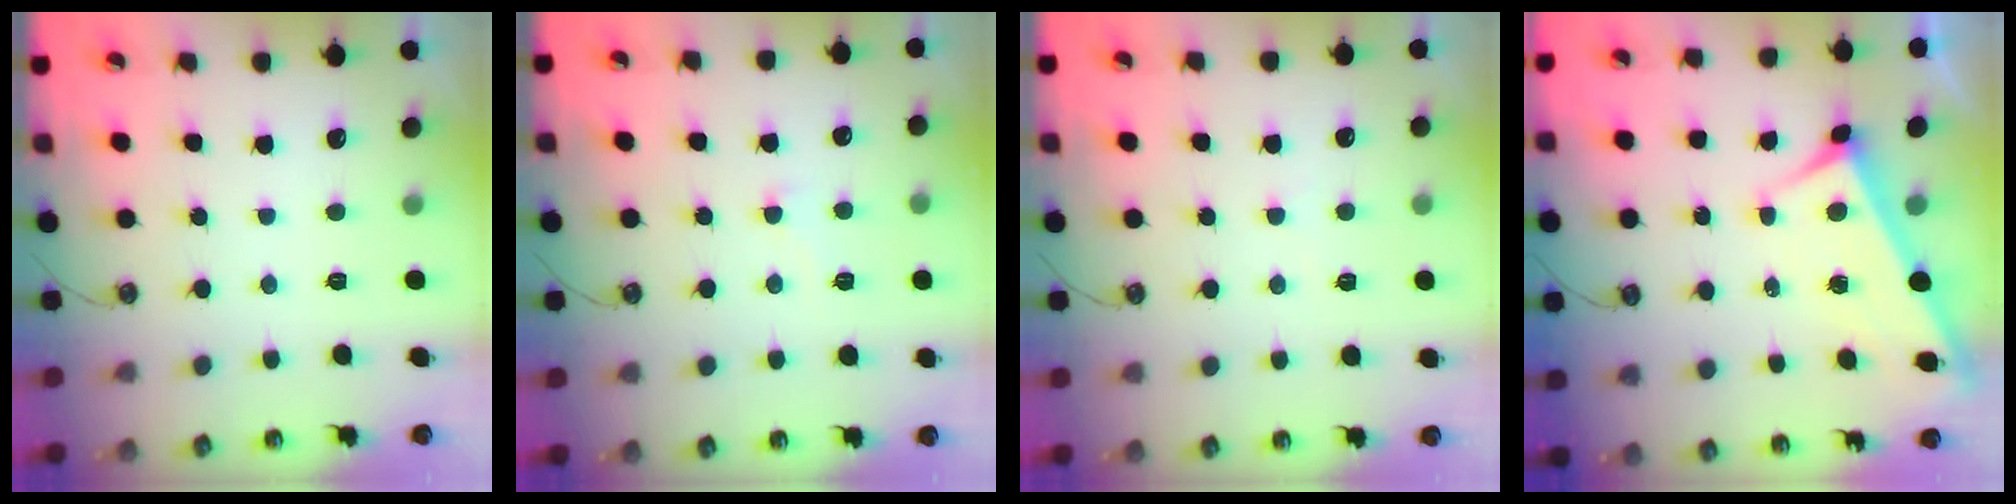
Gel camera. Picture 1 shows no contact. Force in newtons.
{"total": 5.0, "press": 4.9, "slide": 0.8}
{"total": 1.5, "press": 1.4, "slide": 0.3}
{"total": 3.5, "press": 3.5, "slide": 0.3}